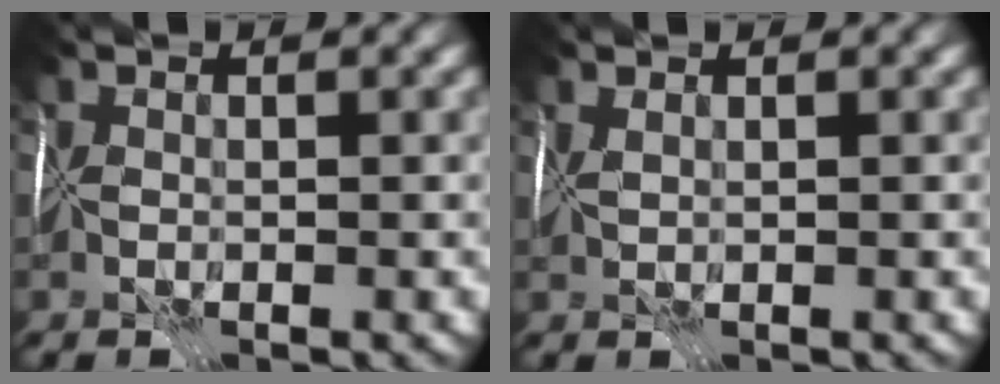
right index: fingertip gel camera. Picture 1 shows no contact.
{"total": 0.7, "force": [0.5, 0.2, 0.5], "torque": [-0.016, 0.004, 0.013]}